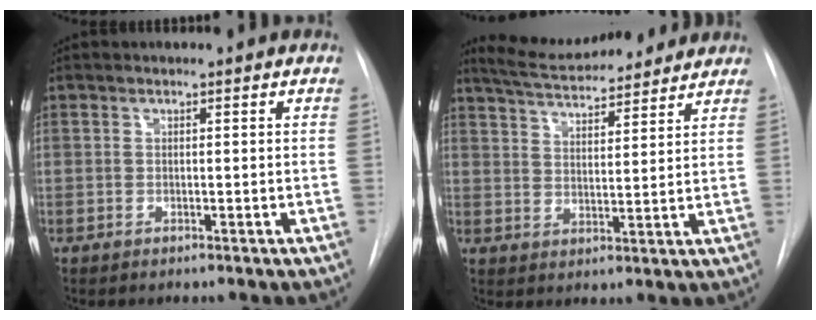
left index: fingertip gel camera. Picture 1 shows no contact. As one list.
[{"total": 14.0, "force": [12.8, 2.5, 5.1], "torque": [-0.084, 0.023, 0.195]}]